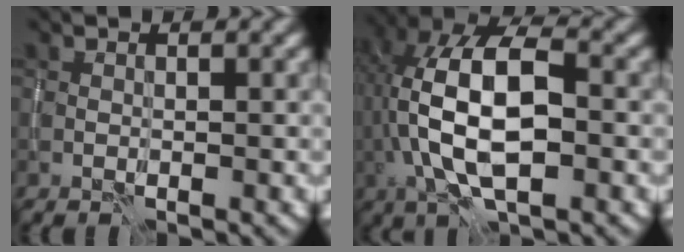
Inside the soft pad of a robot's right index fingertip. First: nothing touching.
{"total": 11.5, "force": [-0.1, 5.6, 10.0], "torque": [-0.194, 0.016, -0.007]}